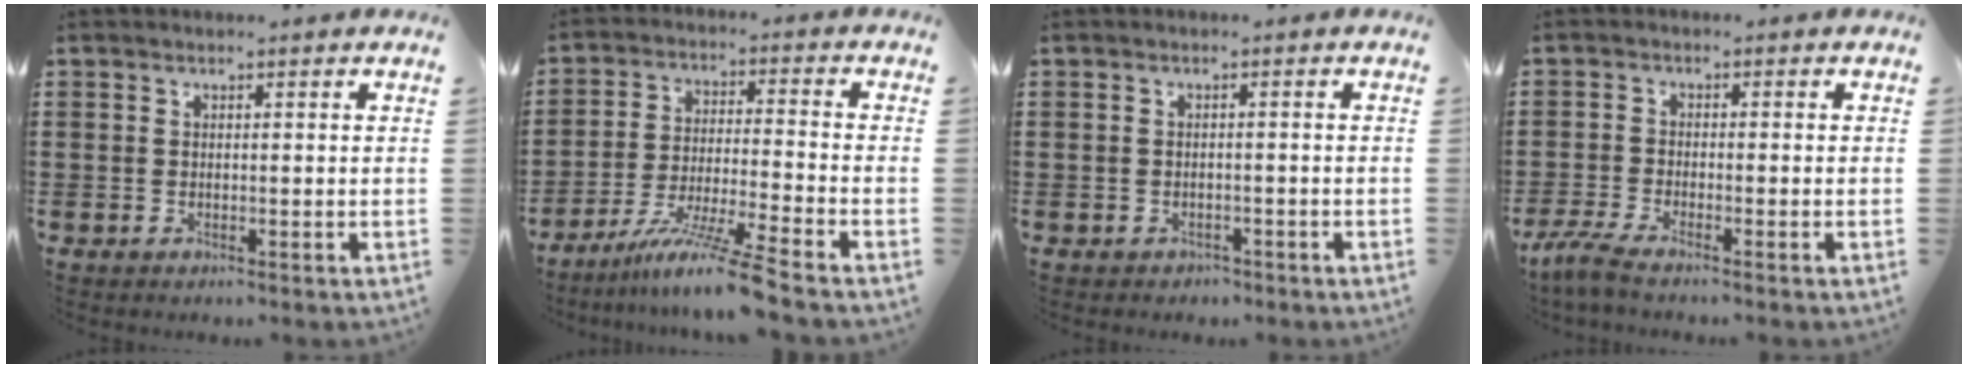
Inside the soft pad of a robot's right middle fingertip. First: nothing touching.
{"total": 9.7, "force": [-7.8, -0.8, 5.7], "torque": [-0.111, -0.011, -0.153]}
{"total": 0.9, "force": [-0.9, 0.3, -0.1], "torque": [-0.003, 0.001, -0.020]}
{"total": 3.2, "force": [-2.7, -0.1, 1.7], "torque": [-0.053, -0.014, -0.057]}